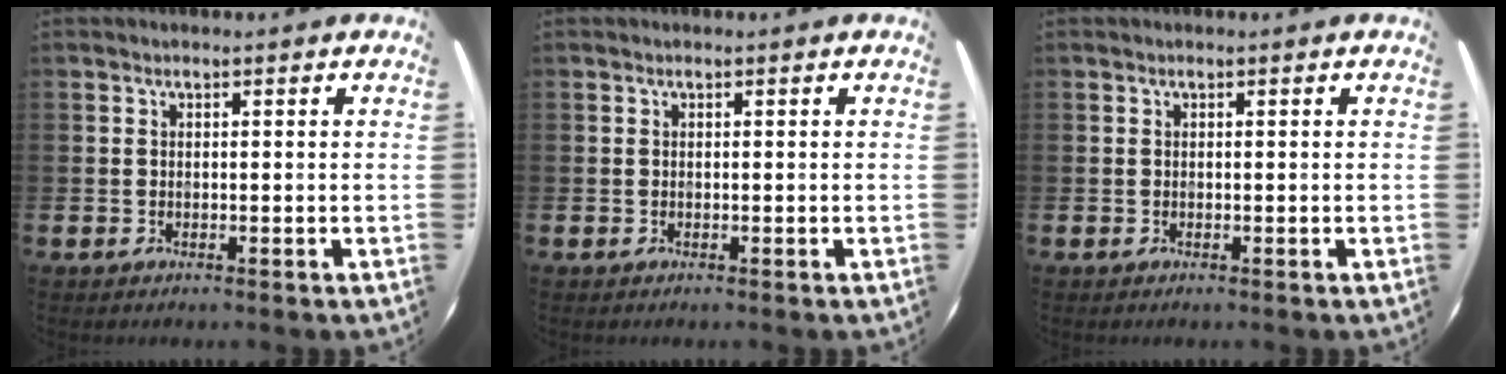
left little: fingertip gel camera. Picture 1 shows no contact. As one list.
[{"total": 0.0}, {"total": 0.0}]